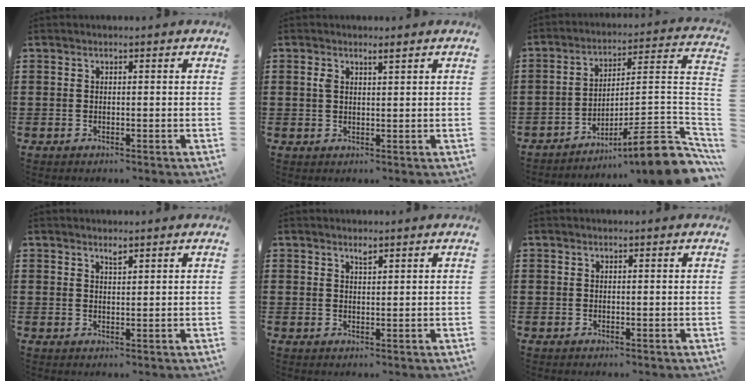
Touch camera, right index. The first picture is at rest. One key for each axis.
{"total": 1.9, "fx": 1.0, "fy": 0.6, "fz": 1.5, "tx": -0.033, "ty": 0.003, "tz": 0.016}
{"total": 10.1, "fx": -6.8, "fy": 0.3, "fz": 7.5, "tx": -0.103, "ty": -0.004, "tz": -0.130}
{"total": 1.3, "fx": 1.1, "fy": 0.2, "fz": 0.5, "tx": -0.012, "ty": 0.000, "tz": 0.021}
{"total": 1.2, "fx": 1.0, "fy": 0.3, "fz": 0.6, "tx": -0.014, "ty": 0.001, "tz": 0.018}
{"total": 0.0}